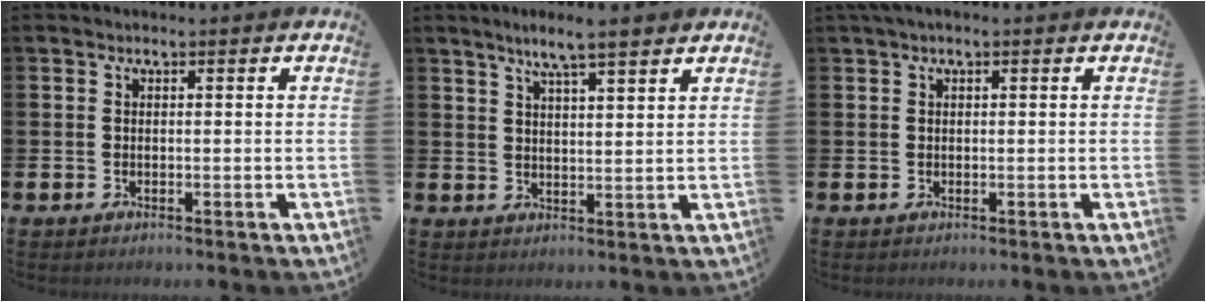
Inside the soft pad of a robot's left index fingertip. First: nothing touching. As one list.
[{"total": 5.6, "force": [4.9, 0.3, 2.6], "torque": [-0.060, -0.015, 0.086]}, {"total": 0.8, "force": [0.4, 0.1, 0.6], "torque": [-0.011, 0.002, 0.007]}]